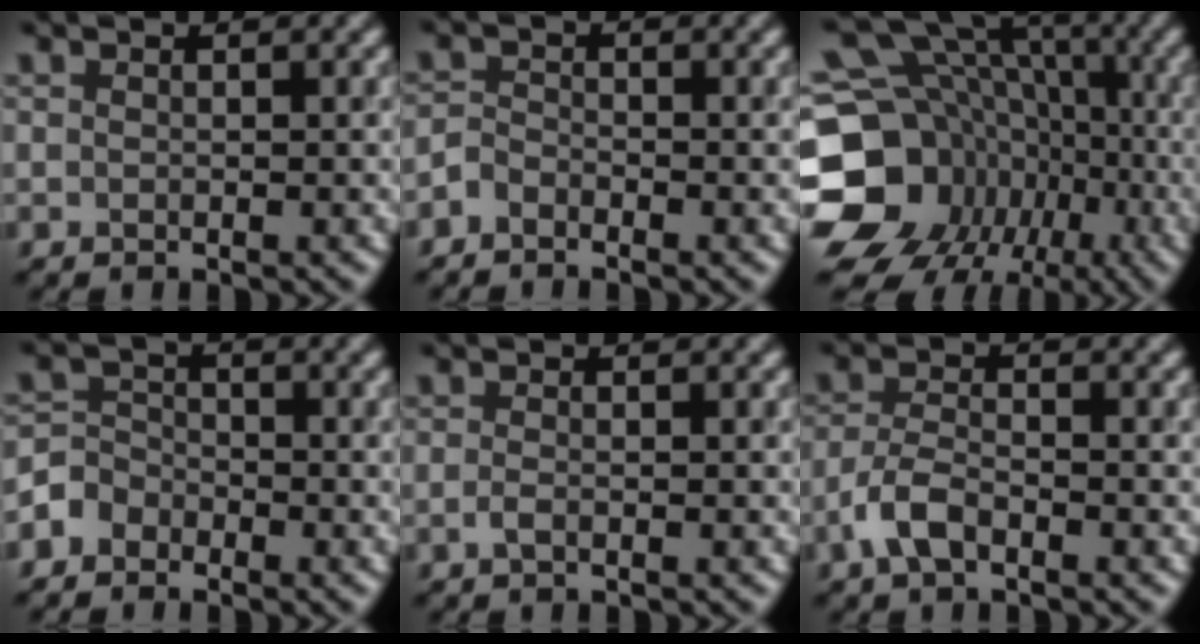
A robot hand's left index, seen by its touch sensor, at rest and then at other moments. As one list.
[{"total": 1.4, "force": [-1.2, 0.7, 0.4], "torque": [-0.006, 0.006, -0.032]}, {"total": 21.2, "force": [-5.0, 18.4, 9.2], "torque": [-0.185, -0.011, -0.099]}, {"total": 2.3, "force": [-1.6, 1.6, 0.2], "torque": [-0.002, 0.010, -0.042]}, {"total": 0.7, "force": [-0.3, 0.2, 0.6], "torque": [-0.016, 0.000, -0.008]}, {"total": 2.9, "force": [-1.7, 1.3, 2.0], "torque": [-0.044, 0.006, -0.042]}]